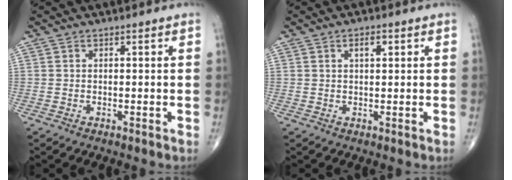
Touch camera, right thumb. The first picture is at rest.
{"total": 2.3, "force": [1.0, 1.0, 1.8], "torque": [-0.024, -0.001, 0.015]}